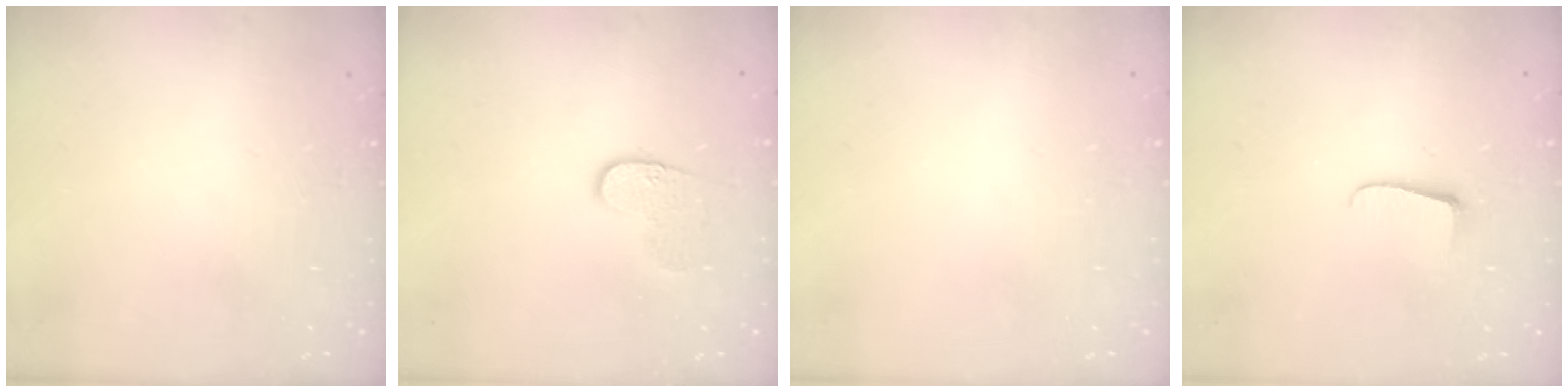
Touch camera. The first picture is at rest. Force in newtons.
{"total": 6.2, "press": 6.2, "slide": 0.3}
{"total": 0.6, "press": 0.6, "slide": 0.2}
{"total": 6.0, "press": 5.9, "slide": 0.6}